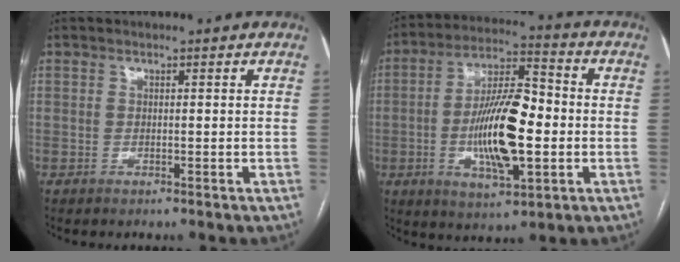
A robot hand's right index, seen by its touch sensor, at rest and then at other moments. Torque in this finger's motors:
{"motor_torque": [2.13, -0.01, 0.49, 0.21]}